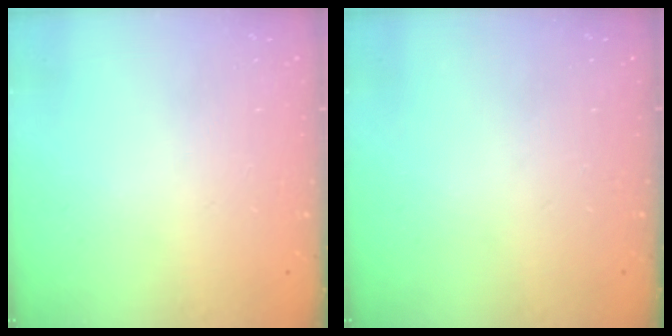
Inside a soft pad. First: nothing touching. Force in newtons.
{"total": 0.0}